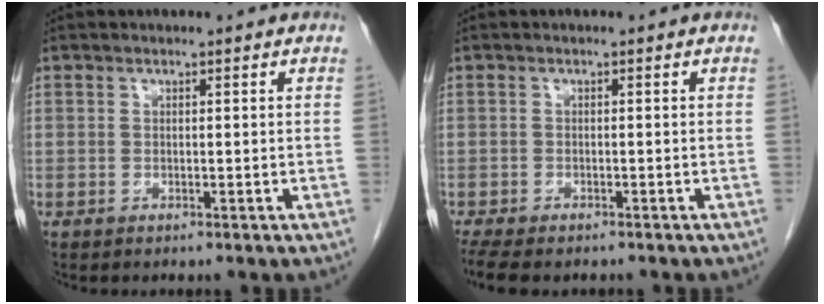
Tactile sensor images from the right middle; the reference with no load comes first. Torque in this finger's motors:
{"motor_torque": [0.67, -0.51, 0.05, 0.04]}